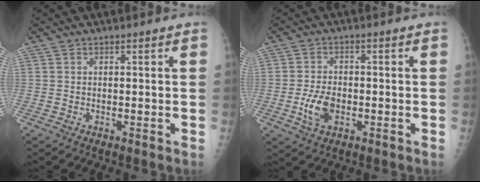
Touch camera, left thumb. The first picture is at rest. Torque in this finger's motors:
{"motor_torque": [-0.24, 0.64, 0.42, -0.02, 0.05]}